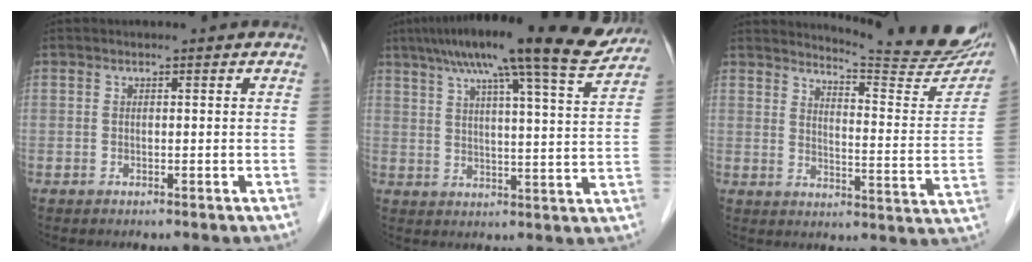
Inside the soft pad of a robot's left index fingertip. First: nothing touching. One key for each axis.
{"total": 19.9, "fx": 16.0, "fy": 0.6, "fz": 11.8, "tx": -0.186, "ty": 0.012, "tz": 0.213}
{"total": 18.4, "fx": 17.2, "fy": 0.5, "fz": 6.4, "tx": -0.093, "ty": -0.096, "tz": 0.204}